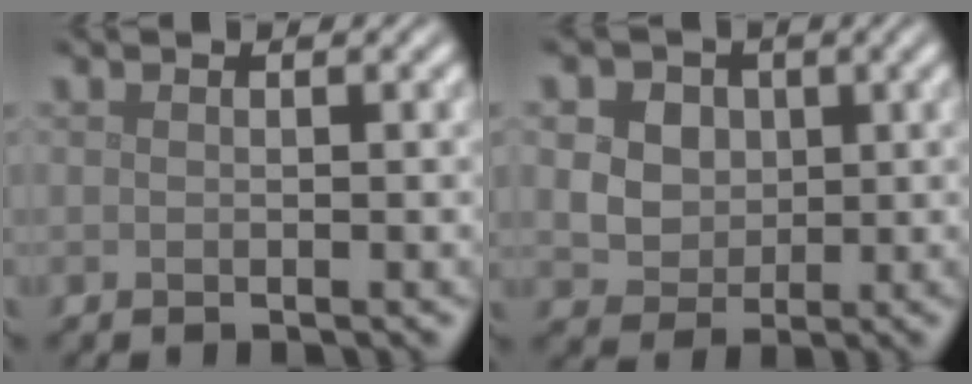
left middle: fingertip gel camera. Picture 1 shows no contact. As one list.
[{"total": 9.1, "force": [3.5, 7.1, 4.6], "torque": [-0.080, 0.033, 0.039]}]